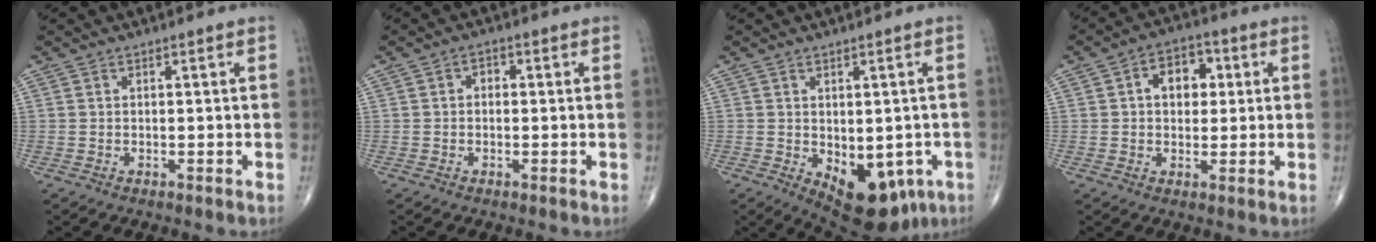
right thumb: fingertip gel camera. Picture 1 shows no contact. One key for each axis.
{"total": 1.7, "fx": 0.1, "fy": 1.3, "fz": 1.1, "tx": -0.008, "ty": 0.009, "tz": -0.004}
{"total": 13.6, "fx": -4.8, "fy": 7.8, "fz": 10.1, "tx": -0.107, "ty": -0.001, "tz": -0.048}
{"total": 8.0, "fx": 1.7, "fy": 5.6, "fz": 5.5, "tx": -0.052, "ty": 0.012, "tz": 0.020}